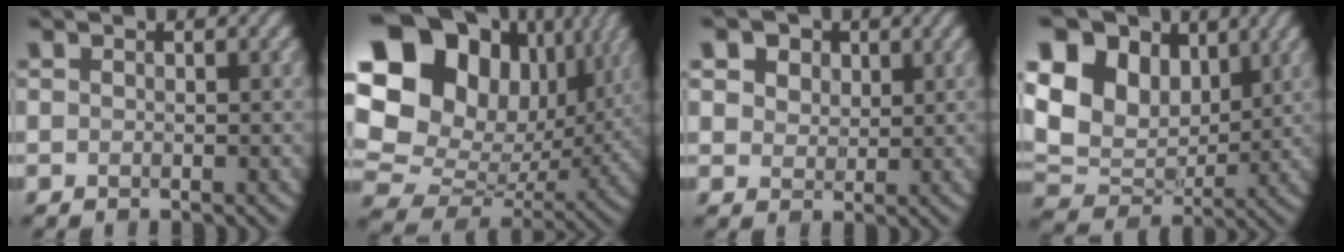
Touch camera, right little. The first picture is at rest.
{"total": 22.0, "force": [7.5, 16.9, 12.0], "torque": [-0.274, 0.047, 0.133]}
{"total": 5.7, "force": [3.1, 3.9, 2.7], "torque": [-0.072, 0.005, 0.044]}
{"total": 12.4, "force": [4.1, 9.2, 7.3], "torque": [-0.174, 0.025, 0.069]}